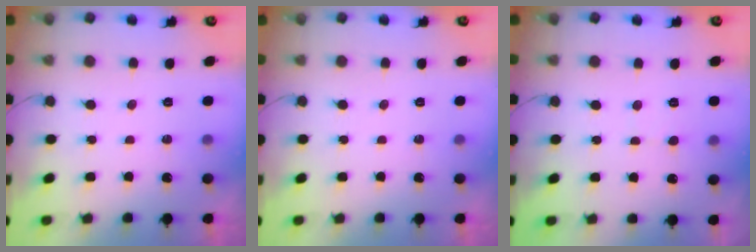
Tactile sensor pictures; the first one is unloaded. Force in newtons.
{"total": 0.0}
{"total": 3.5, "press": 3.5, "slide": 0.4}